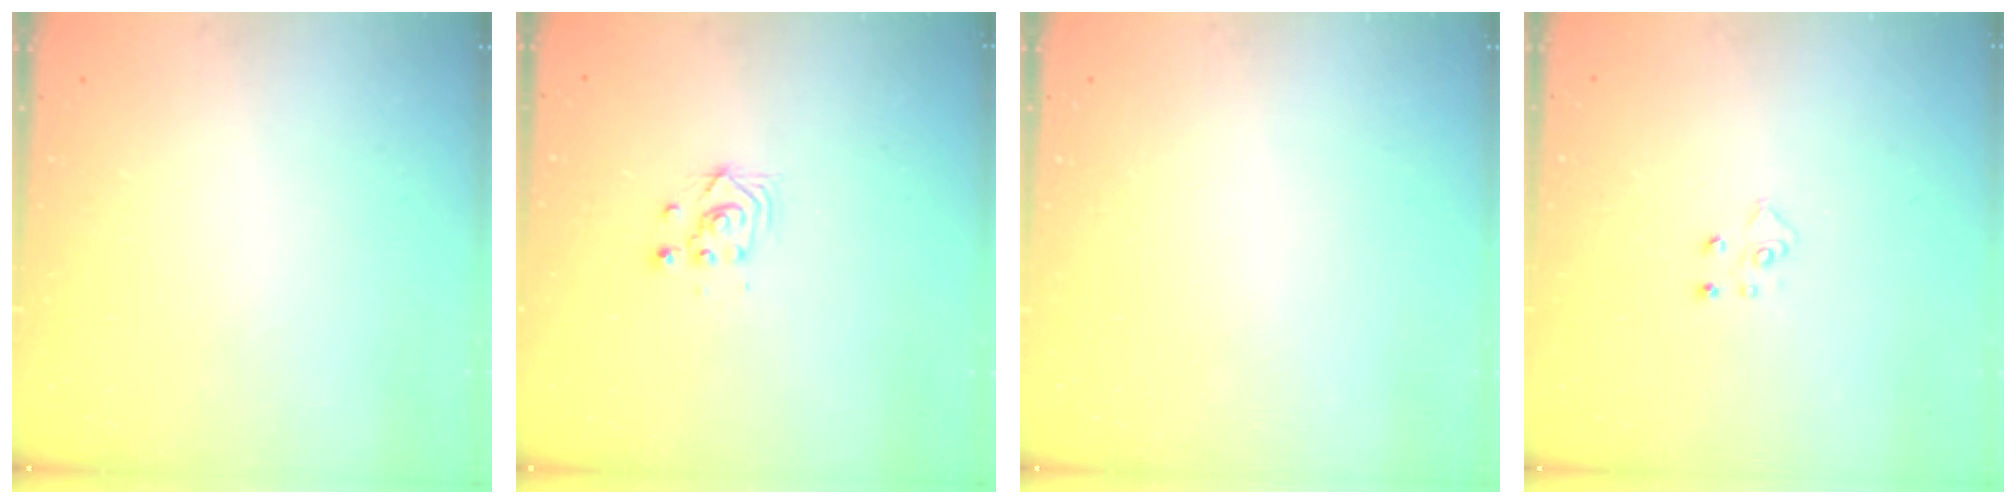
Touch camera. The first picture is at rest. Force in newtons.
{"total": 3.0, "press": 3.0, "slide": 0.1}
{"total": 0.0}
{"total": 4.8, "press": 4.8, "slide": 0.5}